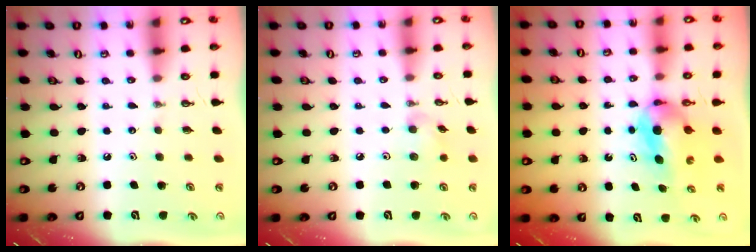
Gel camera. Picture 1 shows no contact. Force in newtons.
{"total": 5.2, "press": 5.2, "slide": 0.3}
{"total": 6.0, "press": 4.6, "slide": 3.8}